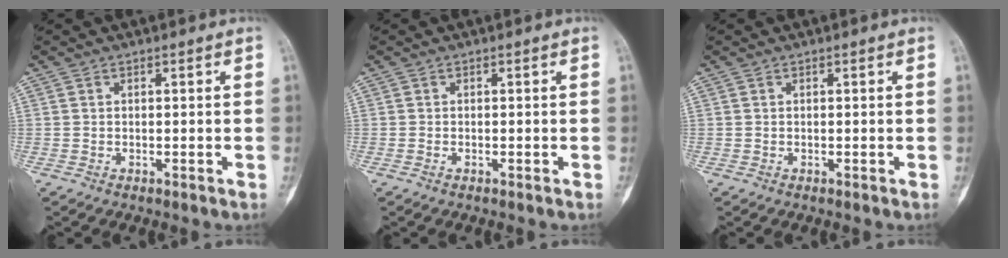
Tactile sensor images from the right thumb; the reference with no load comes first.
{"total": 0.0}
{"total": 0.0}